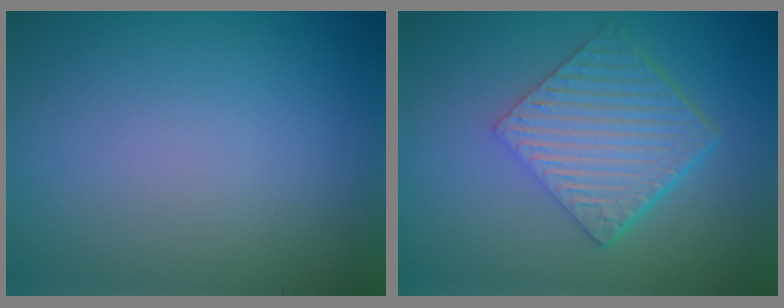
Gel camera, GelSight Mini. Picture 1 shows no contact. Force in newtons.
{"total": 6.3, "press": 4.3, "slide": 4.6}